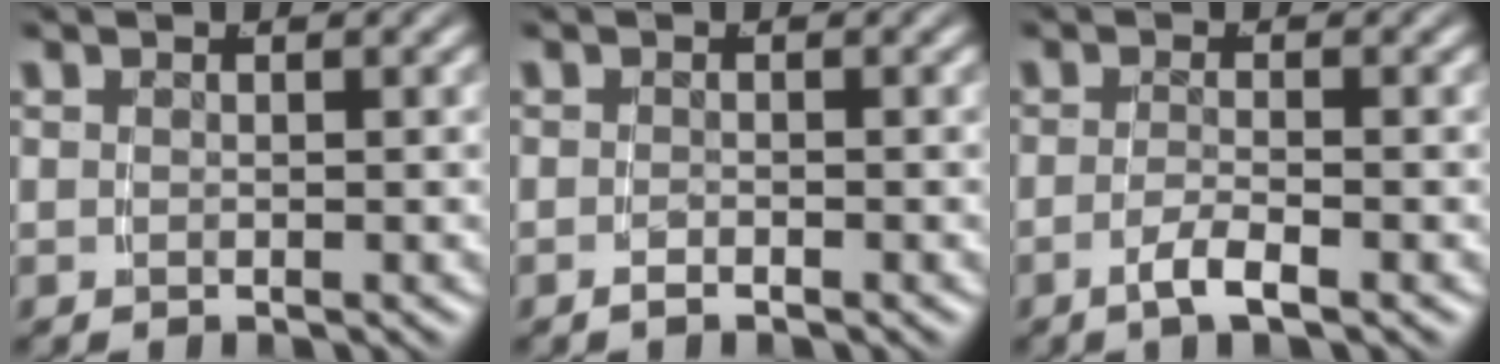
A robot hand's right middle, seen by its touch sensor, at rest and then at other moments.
{"total": 0.9, "force": [-0.9, -0.2, 0.2], "torque": [-0.008, -0.001, -0.016]}
{"total": 2.2, "force": [-1.7, -0.2, 1.5], "torque": [-0.034, -0.007, -0.030]}